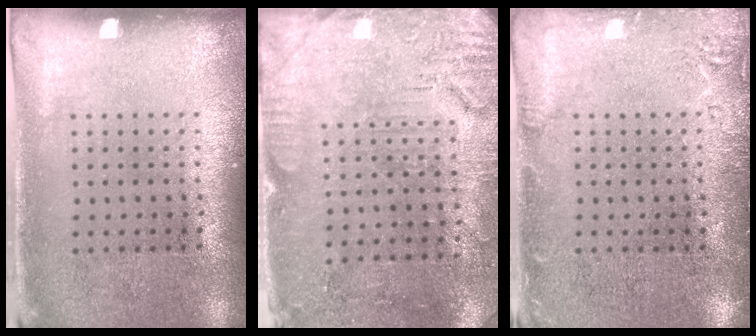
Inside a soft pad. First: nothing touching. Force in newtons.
{"total": 3.0, "press": 2.8, "slide": 0.9}
{"total": 2.0, "press": 2.0, "slide": 0.4}